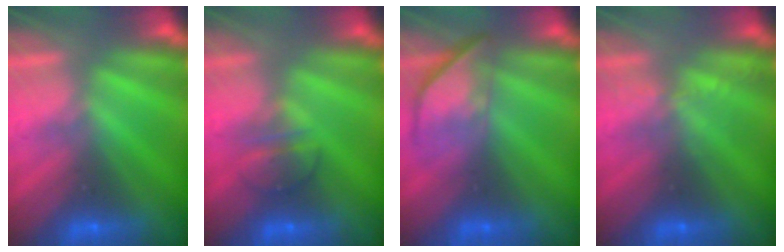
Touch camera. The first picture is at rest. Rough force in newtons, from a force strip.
{"total": 2.4}
{"total": 3.8}
{"total": 2.1}